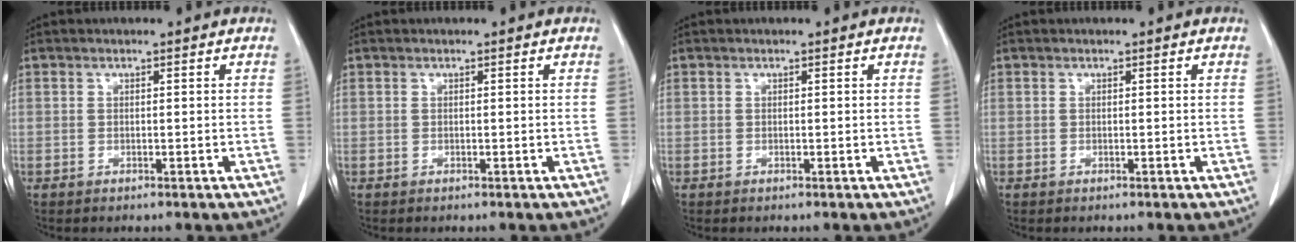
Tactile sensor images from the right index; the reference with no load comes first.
{"total": 0.0}
{"total": 0.0}
{"total": 0.0}